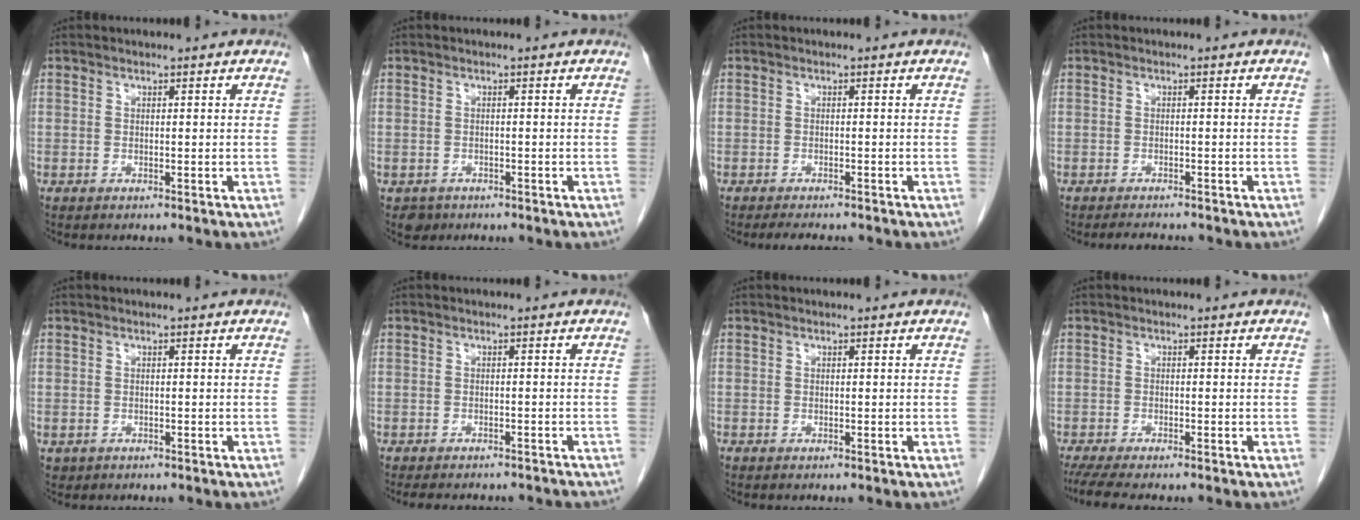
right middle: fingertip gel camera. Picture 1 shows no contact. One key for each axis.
{"total": 1.8, "fx": -1.1, "fy": 1.4, "fz": 0.1, "tx": -0.005, "ty": 0.004, "tz": -0.015}
{"total": 3.8, "fx": -3.4, "fy": 0.7, "fz": 1.6, "tx": -0.023, "ty": -0.008, "tz": -0.046}
{"total": 2.6, "fx": -2.5, "fy": 0.2, "fz": 0.7, "tx": -0.013, "ty": -0.008, "tz": -0.035}
{"total": 0.6, "fx": -0.3, "fy": 0.5, "fz": 0.0, "tx": -0.007, "ty": 0.003, "tz": -0.001}
{"total": 10.6, "fx": -9.4, "fy": 2.8, "fz": 4.0, "tx": -0.055, "ty": -0.003, "tz": -0.106}
{"total": 0.0}
{"total": 5.9, "fx": -4.9, "fy": 0.6, "fz": 3.3, "tx": -0.049, "ty": -0.014, "tz": -0.078}